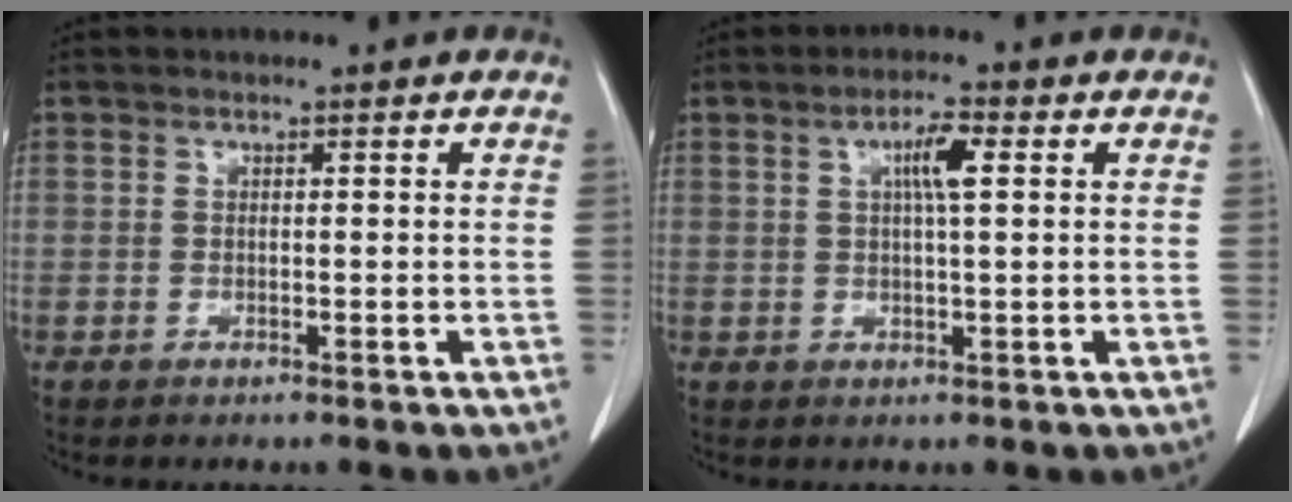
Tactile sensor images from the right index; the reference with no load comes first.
{"total": 4.2, "force": [1.2, 0.4, 4.0], "torque": [-0.073, 0.004, 0.021]}